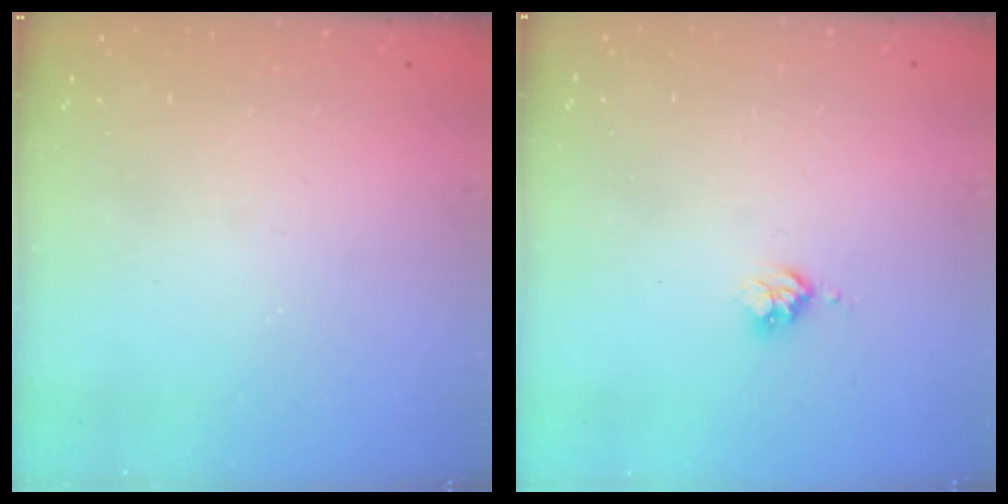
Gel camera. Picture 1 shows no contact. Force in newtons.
{"total": 2.5, "press": 2.5, "slide": 0.3}